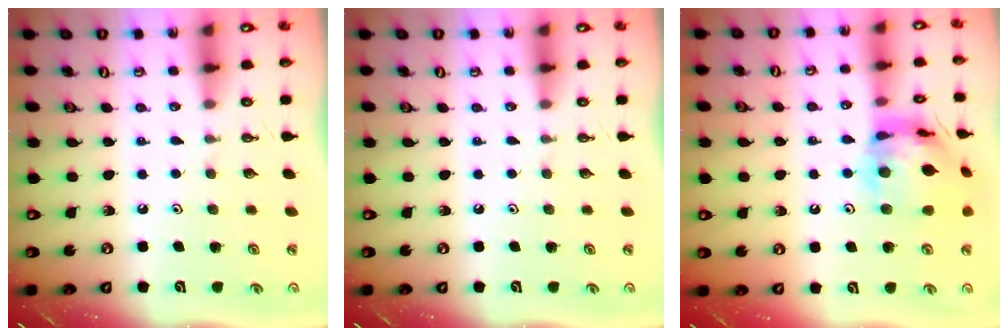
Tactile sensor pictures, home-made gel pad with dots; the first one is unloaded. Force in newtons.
{"total": 0.0}
{"total": 17.0, "press": 16.9, "slide": 1.9}